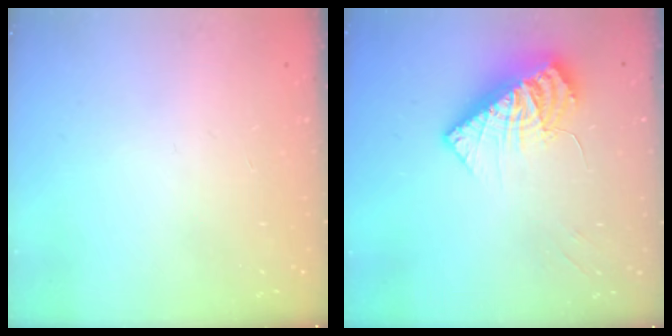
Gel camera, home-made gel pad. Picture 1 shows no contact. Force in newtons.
{"total": 13.5, "press": 13.3, "slide": 2.2}